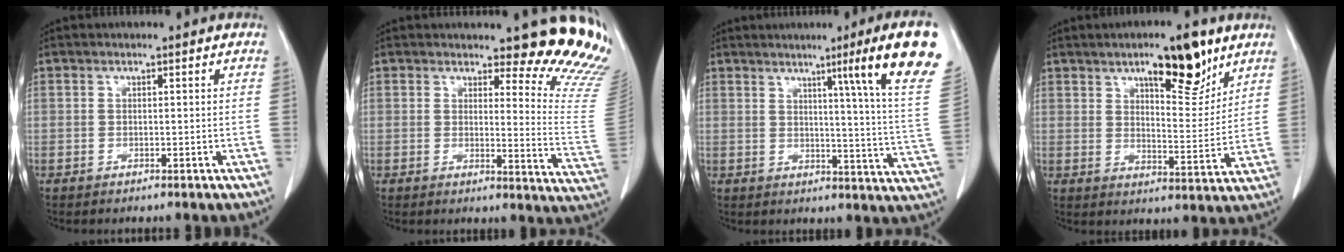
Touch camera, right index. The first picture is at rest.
{"total": 13.5, "force": [12.6, 1.4, 4.6], "torque": [-0.030, -0.125, 0.113]}
{"total": 15.6, "force": [9.2, -2.9, 12.2], "torque": [-0.153, -0.044, 0.097]}
{"total": 11.4, "force": [7.3, 2.9, 8.3], "torque": [-0.116, -0.007, 0.112]}